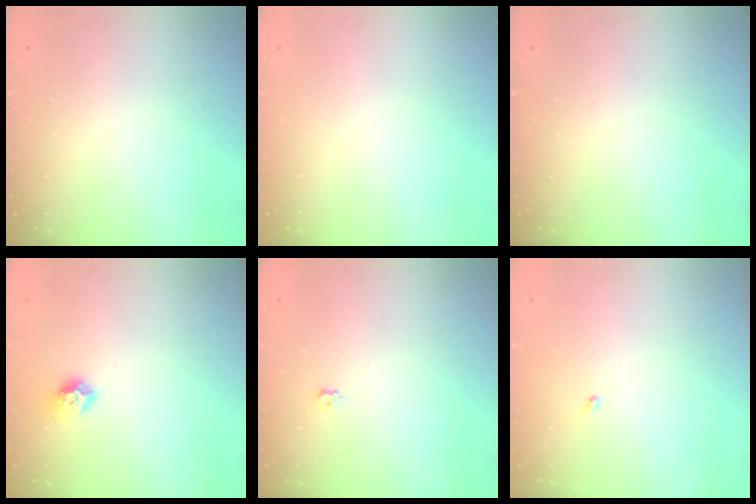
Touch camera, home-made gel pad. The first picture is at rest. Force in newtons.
{"total": 0.0}
{"total": 0.0}
{"total": 8.2, "press": 8.2, "slide": 0.7}
{"total": 3.5, "press": 3.4, "slide": 0.6}
{"total": 1.9, "press": 1.9, "slide": 0.3}